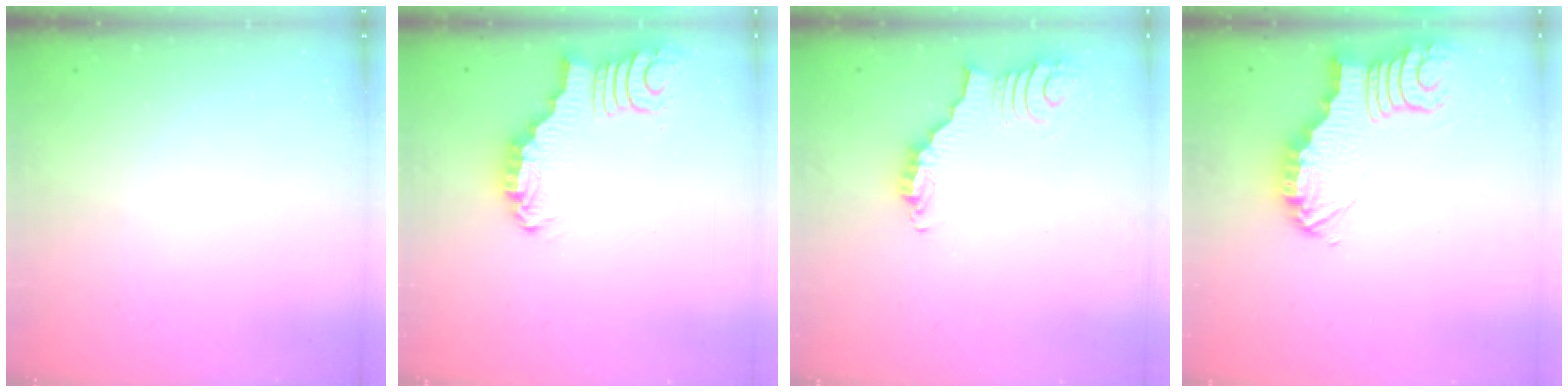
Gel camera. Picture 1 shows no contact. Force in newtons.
{"total": 3.3, "press": 3.3, "slide": 0.4}
{"total": 3.3, "press": 3.3, "slide": 0.7}
{"total": 3.9, "press": 3.9, "slide": 0.3}